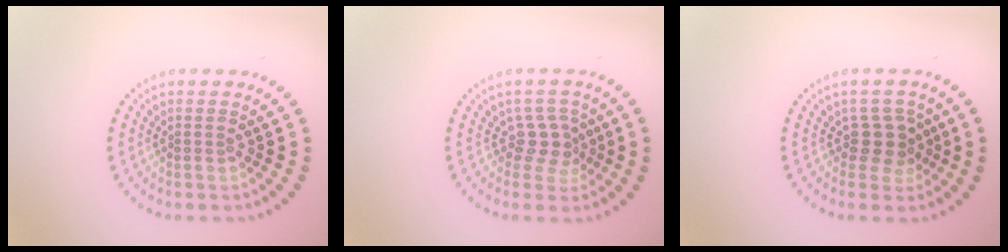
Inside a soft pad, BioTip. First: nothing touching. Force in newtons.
{"total": 2.2, "press": 1.5, "slide": 1.6}
{"total": 2.3, "press": 1.9, "slide": 1.3}